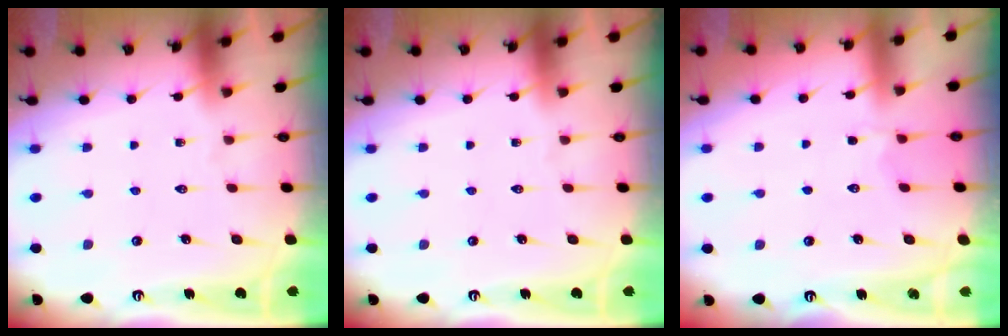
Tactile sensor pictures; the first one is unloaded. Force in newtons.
{"total": 0.0}
{"total": 2.0, "press": 1.7, "slide": 1.0}